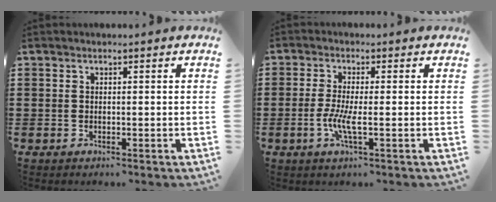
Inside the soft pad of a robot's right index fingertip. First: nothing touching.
{"total": 4.5, "force": [-1.2, 0.7, 4.2], "torque": [-0.094, -0.008, -0.028]}